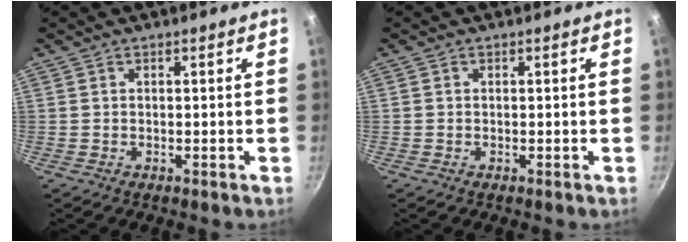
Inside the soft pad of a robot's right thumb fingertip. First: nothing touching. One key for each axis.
{"total": 0.0}